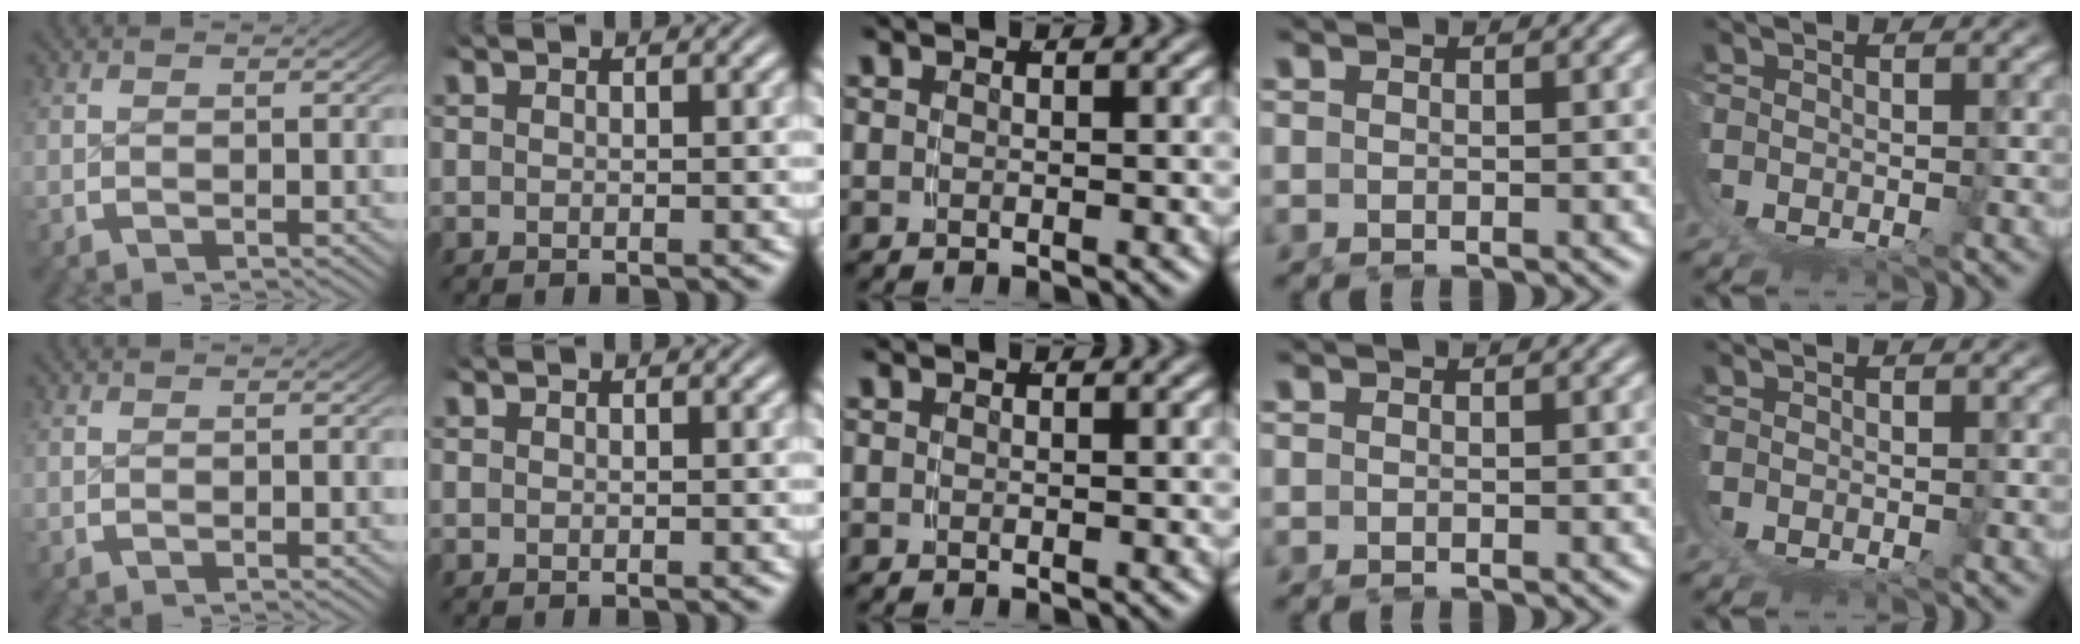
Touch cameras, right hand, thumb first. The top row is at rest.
{}